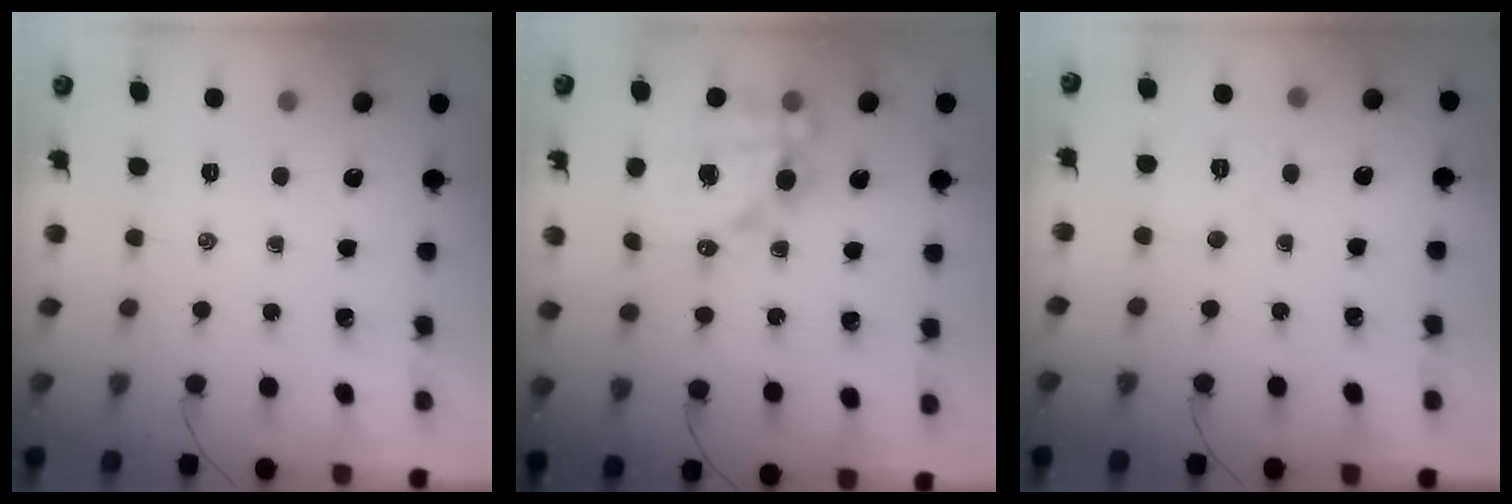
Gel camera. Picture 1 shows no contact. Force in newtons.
{"total": 14.9, "press": 14.5, "slide": 3.4}
{"total": 4.8, "press": 4.6, "slide": 1.0}